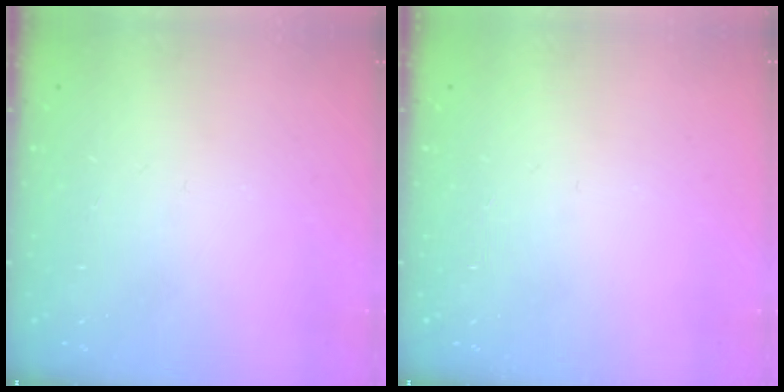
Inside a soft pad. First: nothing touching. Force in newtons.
{"total": 0.0}